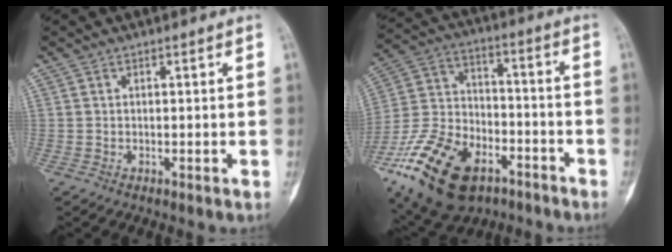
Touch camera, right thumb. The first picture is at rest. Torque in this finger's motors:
{"motor_torque": [0.97, 0.36, 1.80, -0.97, 0.55]}